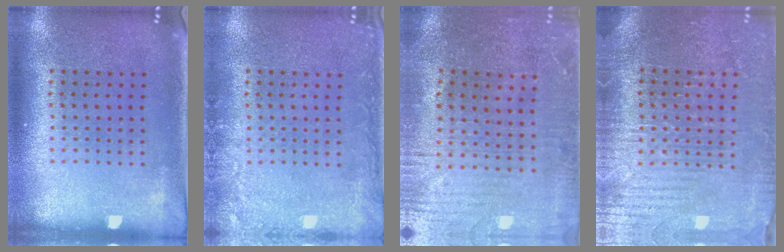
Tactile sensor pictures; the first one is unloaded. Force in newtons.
{"total": 2.2, "press": 2.1, "slide": 0.2}
{"total": 1.1, "press": 1.0, "slide": 0.4}
{"total": 3.9, "press": 3.7, "slide": 1.2}